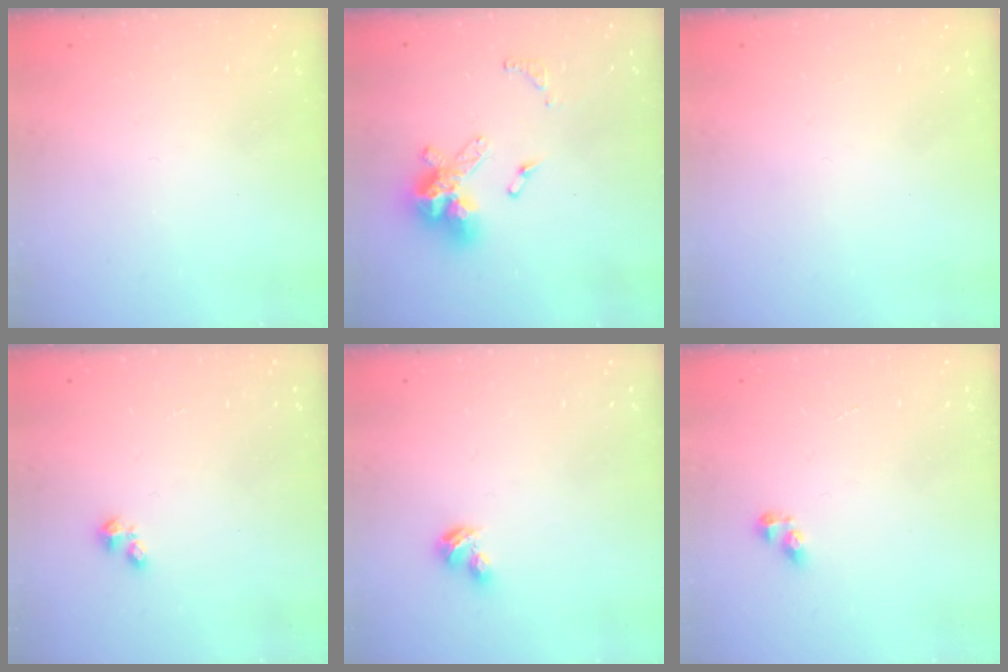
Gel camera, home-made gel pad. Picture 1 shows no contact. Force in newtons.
{"total": 13.4, "press": 13.4, "slide": 1.3}
{"total": 0.0}
{"total": 1.1, "press": 1.1, "slide": 0.3}
{"total": 2.9, "press": 2.8, "slide": 0.5}
{"total": 3.9, "press": 3.8, "slide": 0.4}